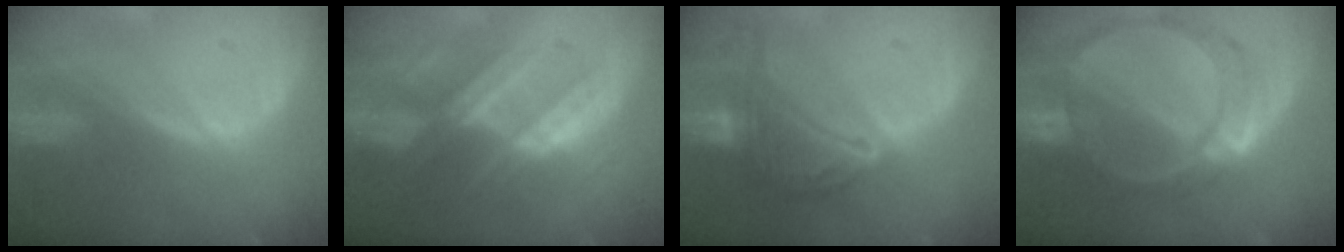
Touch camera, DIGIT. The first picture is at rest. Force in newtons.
{"total": 8.9, "press": 7.9, "slide": 4.1}
{"total": 9.9, "press": 9.9, "slide": 0.6}
{"total": 9.5, "press": 8.3, "slide": 4.6}